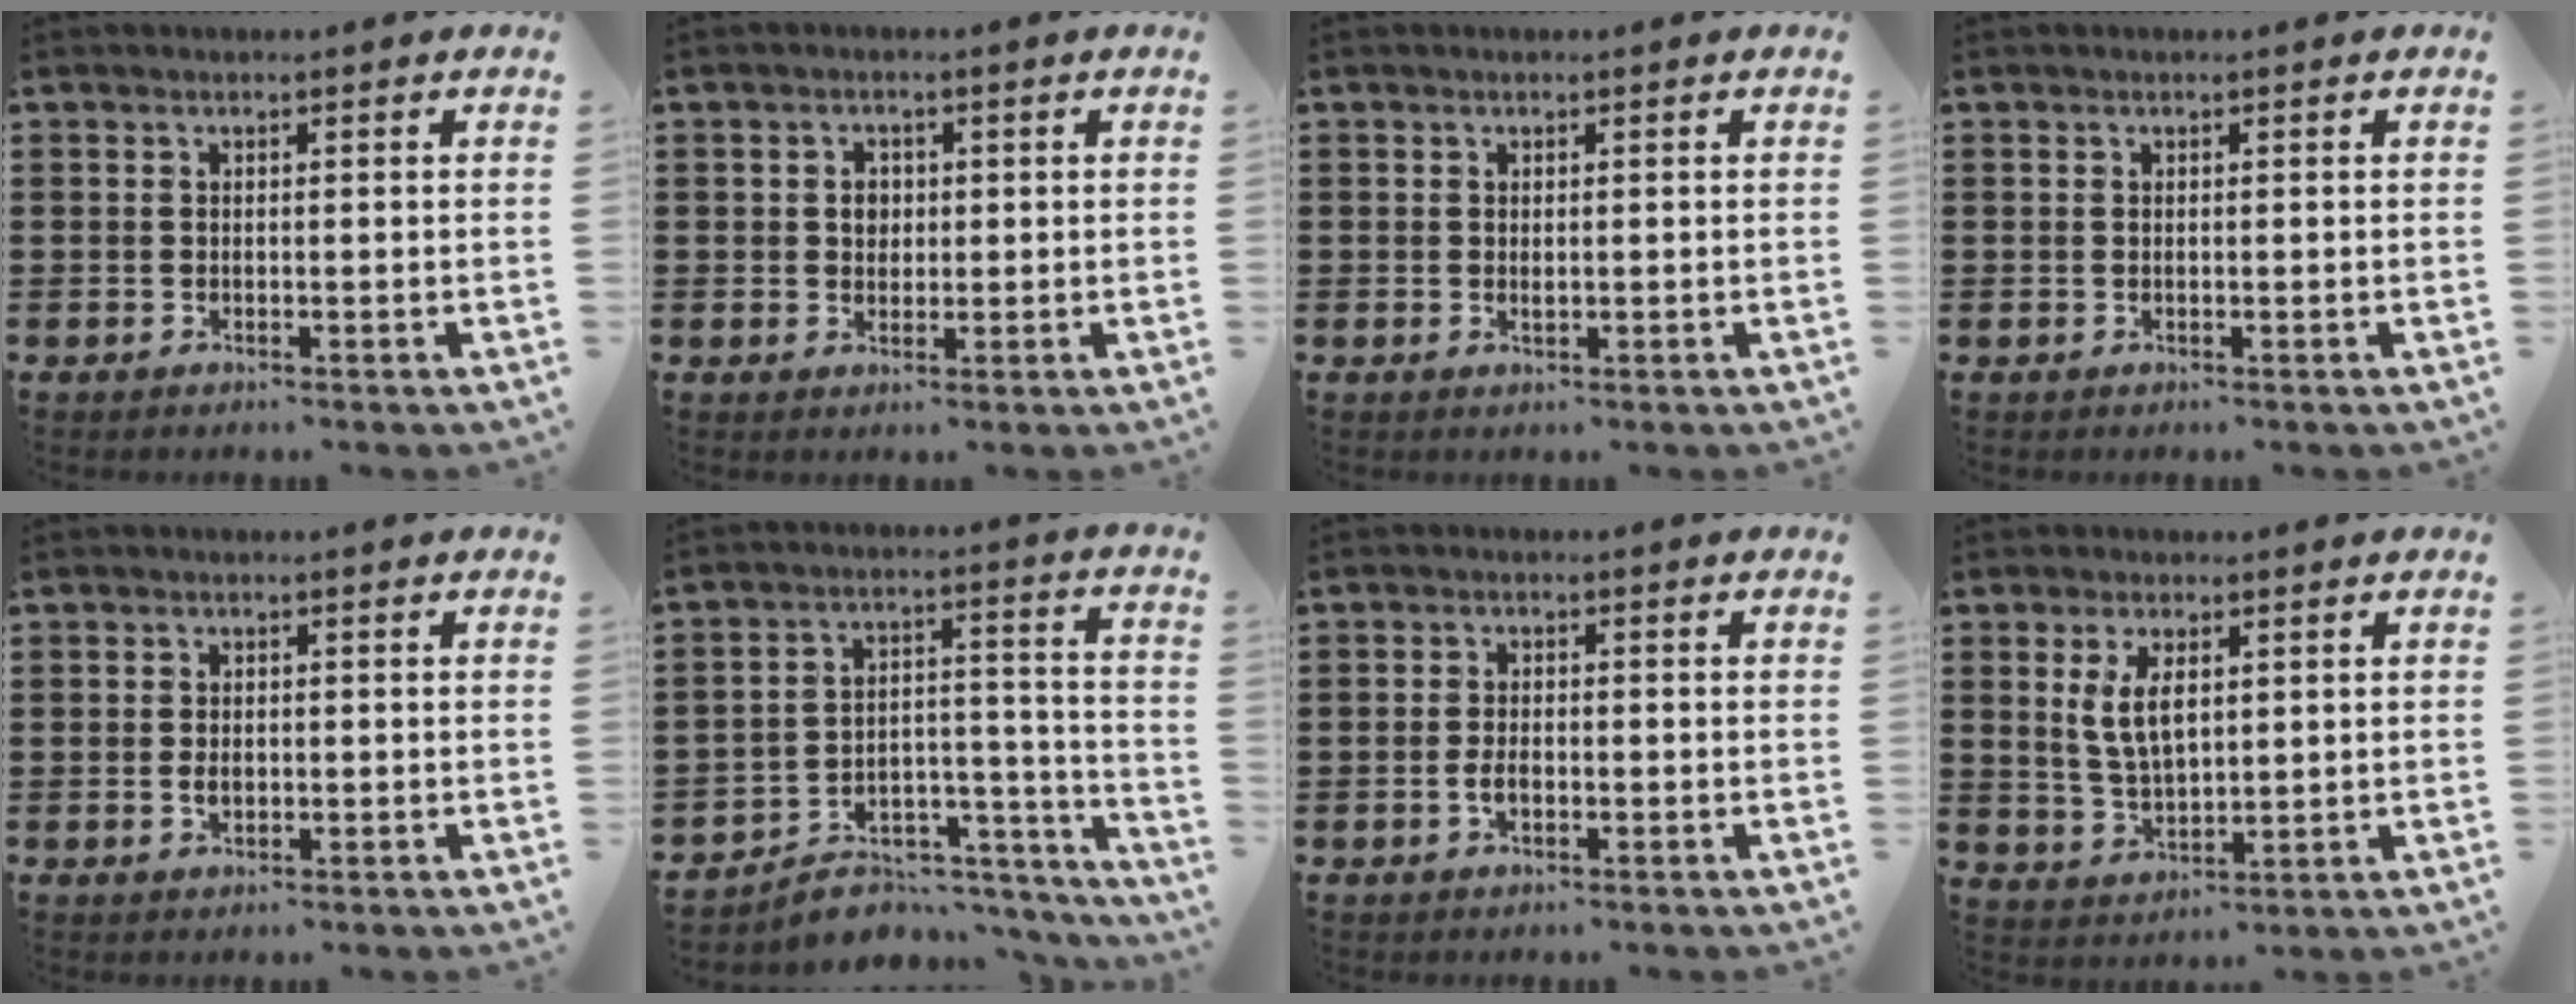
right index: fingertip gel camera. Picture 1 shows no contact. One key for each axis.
{"total": 2.3, "fx": 0.2, "fy": 1.9, "fz": 1.2, "tx": -0.029, "ty": 0.010, "tz": 0.002}
{"total": 0.8, "fx": 0.1, "fy": 0.4, "fz": 0.7, "tx": -0.013, "ty": 0.002, "tz": 0.001}
{"total": 0.0}
{"total": 1.8, "fx": -0.2, "fy": 1.1, "fz": 1.4, "tx": -0.027, "ty": 0.005, "tz": -0.006}
{"total": 6.1, "fx": -5.0, "fy": 3.1, "fz": 1.5, "tx": -0.027, "ty": 0.011, "tz": -0.093}
{"total": 2.4, "fx": -0.7, "fy": 1.3, "fz": 2.0, "tx": -0.046, "ty": 0.000, "tz": -0.015}
{"total": 5.8, "fx": 1.5, "fy": 2.8, "fz": 4.9, "tx": -0.103, "ty": 0.007, "tz": 0.027}